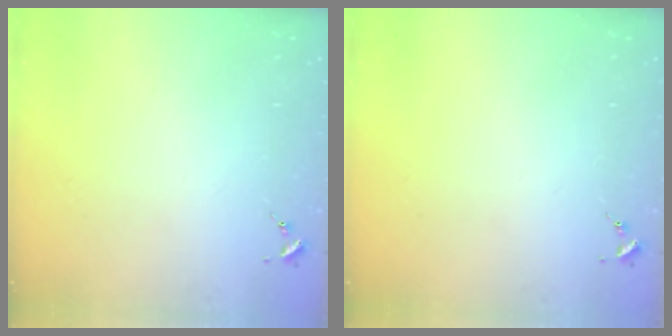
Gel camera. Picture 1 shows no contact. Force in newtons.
{"total": 0.0}